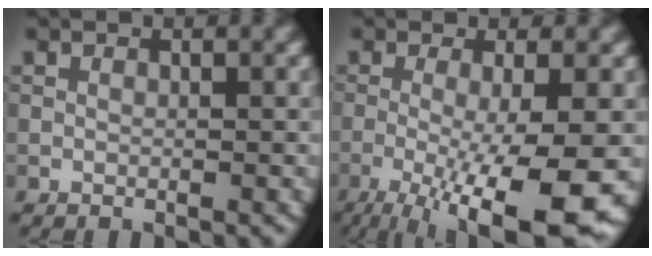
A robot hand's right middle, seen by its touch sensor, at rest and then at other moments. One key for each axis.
{"total": 11.4, "fx": -4.0, "fy": 2.6, "fz": 10.3, "tx": -0.163, "ty": -0.021, "tz": -0.054}